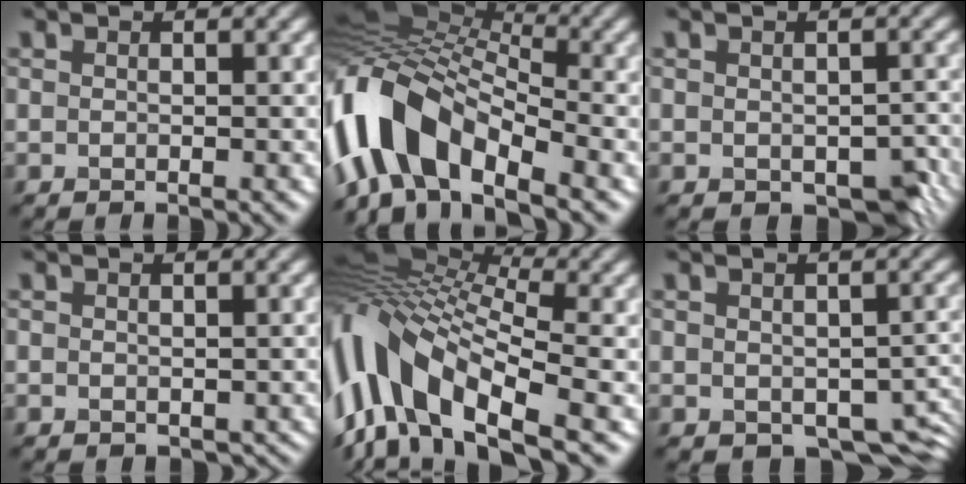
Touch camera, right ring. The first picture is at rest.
{"total": 10.7, "force": [-4.3, 6.1, 7.7], "torque": [-0.137, 0.020, -0.098]}
{"total": 3.3, "force": [-1.1, 2.0, 2.4], "torque": [-0.034, -0.013, -0.006]}
{"total": 1.1, "force": [-0.2, 0.9, 0.6], "torque": [-0.008, -0.008, -0.002]}
{"total": 13.6, "force": [-1.6, 6.8, 11.7], "torque": [-0.252, 0.019, -0.026]}
{"total": 5.5, "force": [-2.1, 3.2, 3.9], "torque": [-0.050, -0.020, -0.023]}